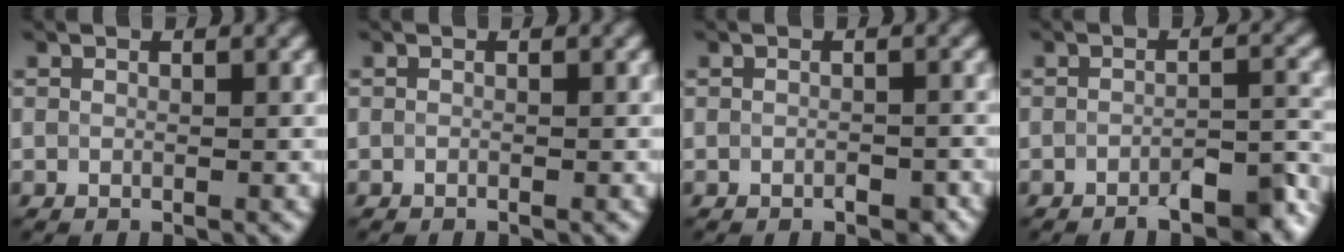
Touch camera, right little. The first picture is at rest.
{"total": 0.6, "force": [-0.6, 0.2, 0.2], "torque": [0.003, -0.007, -0.012]}
{"total": 1.6, "force": [-1.5, 0.3, 0.4], "torque": [-0.012, -0.005, -0.021]}
{"total": 4.9, "force": [-4.2, 0.9, 2.4], "torque": [-0.030, 0.004, -0.056]}